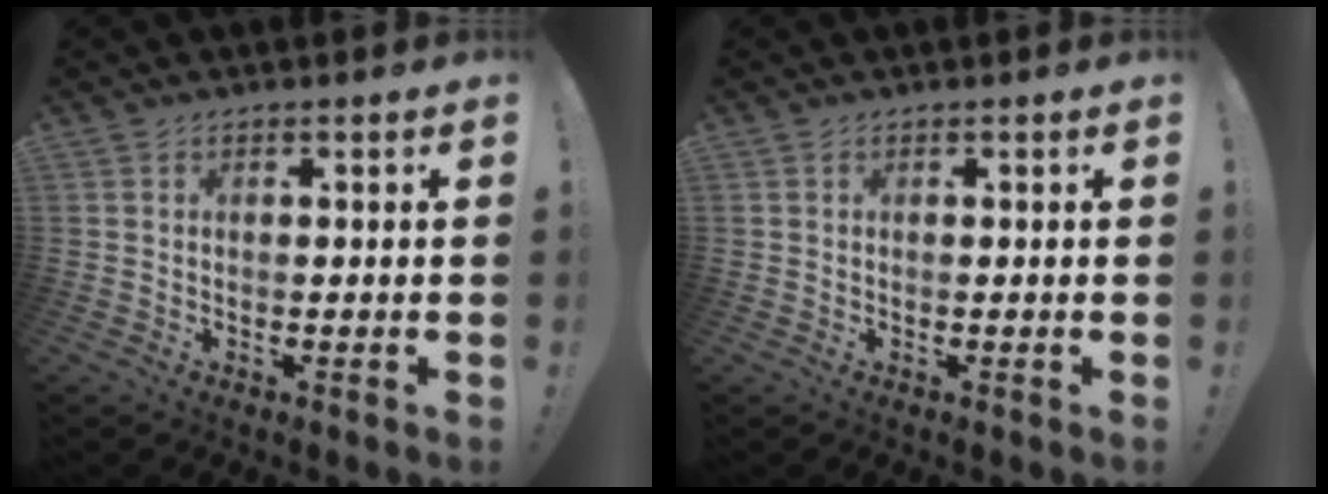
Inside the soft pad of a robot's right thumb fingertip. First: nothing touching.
{"total": 0.0}